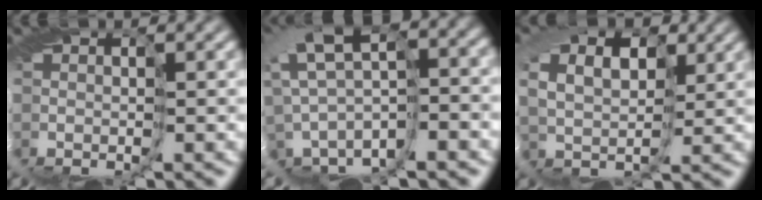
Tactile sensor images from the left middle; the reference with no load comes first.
{"total": 3.4, "force": [0.9, 0.5, 3.3], "torque": [-0.060, 0.027, 0.017]}
{"total": 4.8, "force": [3.1, 3.0, 2.1], "torque": [-0.024, 0.031, 0.036]}